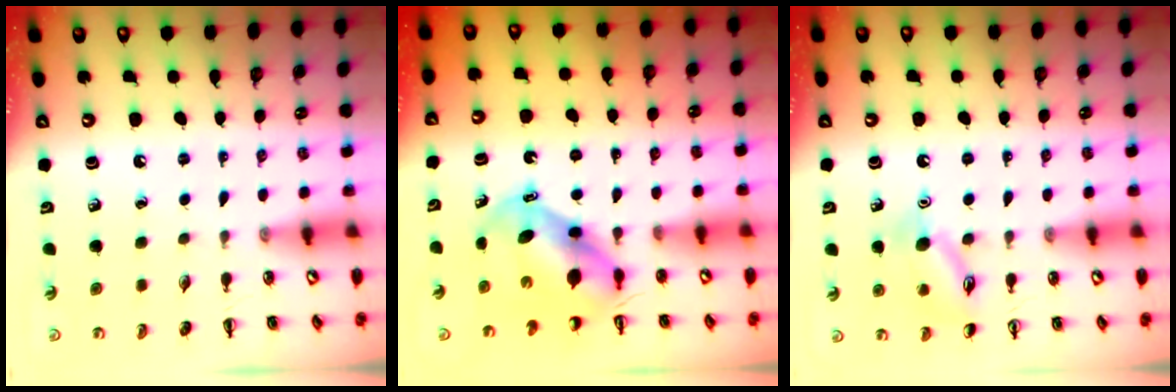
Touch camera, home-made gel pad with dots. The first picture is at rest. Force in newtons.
{"total": 6.3, "press": 6.2, "slide": 1.3}
{"total": 11.4, "press": 11.3, "slide": 0.7}